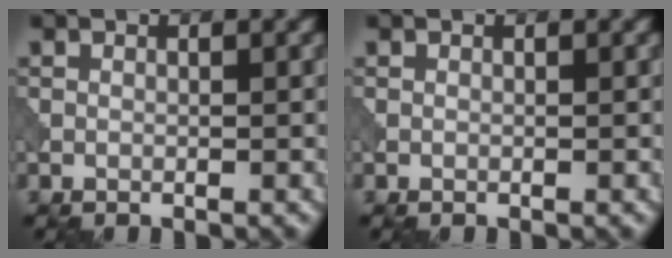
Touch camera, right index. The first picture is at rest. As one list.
[{"total": 0.0}]